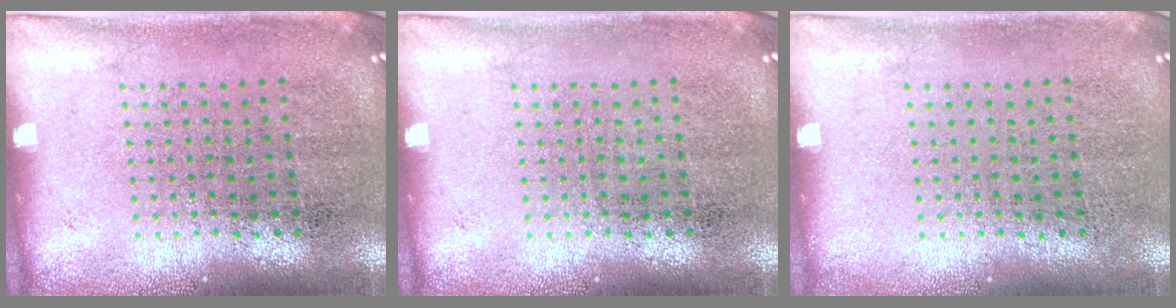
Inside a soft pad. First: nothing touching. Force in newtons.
{"total": 0.0}
{"total": 0.0}